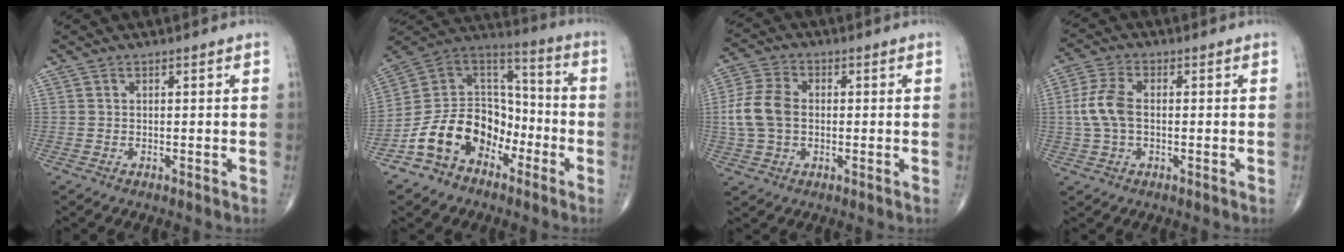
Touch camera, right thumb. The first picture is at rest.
{"total": 16.7, "force": [-7.8, 12.1, 8.5], "torque": [-0.110, 0.087, -0.147]}
{"total": 9.0, "force": [-0.1, 6.3, 6.5], "torque": [-0.136, 0.016, -0.007]}
{"total": 7.2, "force": [0.0, 4.2, 5.9], "torque": [-0.134, 0.015, -0.005]}